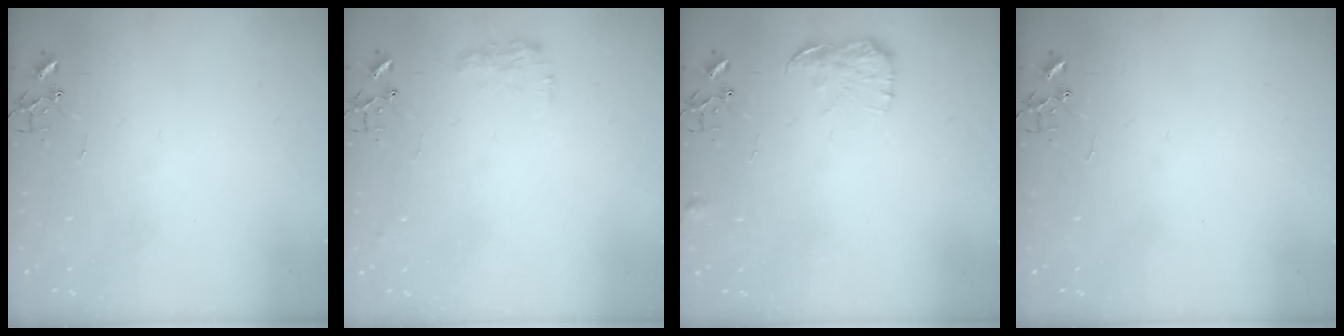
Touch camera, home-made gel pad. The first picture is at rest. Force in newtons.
{"total": 8.5, "press": 8.4, "slide": 0.3}
{"total": 9.2, "press": 9.2, "slide": 0.4}
{"total": 0.0}